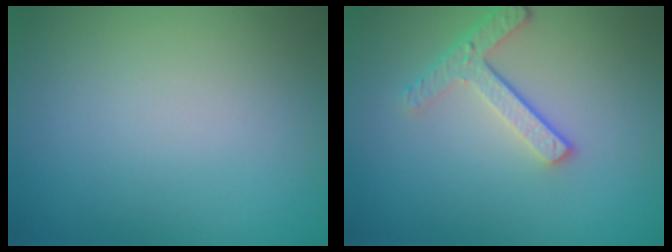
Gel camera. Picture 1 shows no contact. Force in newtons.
{"total": 2.9, "press": 2.4, "slide": 1.6}